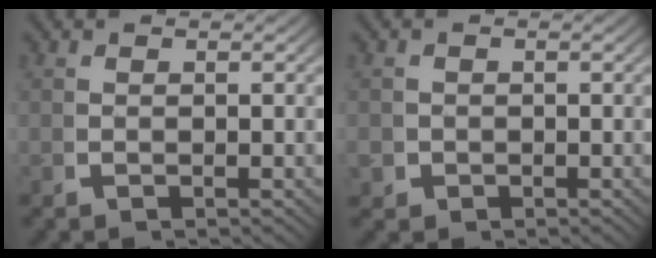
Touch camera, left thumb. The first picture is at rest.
{"total": 1.8, "force": [-0.6, 1.7, 0.3], "torque": [-0.010, -0.014, -0.007]}